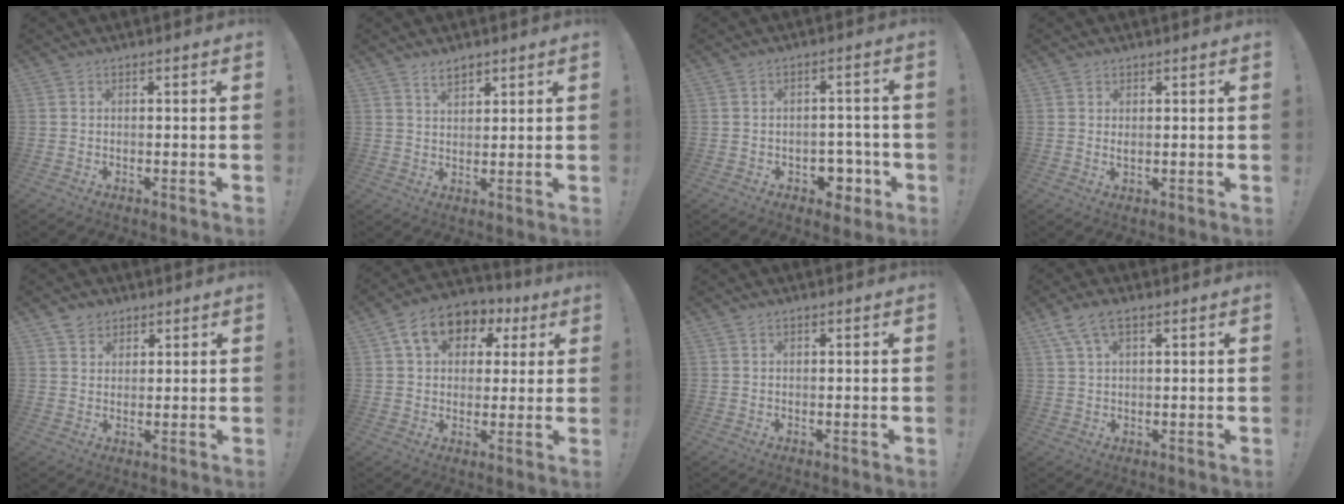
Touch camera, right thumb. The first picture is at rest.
{"total": 4.2, "force": [3.3, 2.0, 1.7], "torque": [-0.013, -0.021, 0.057]}
{"total": 7.4, "force": [-3.0, 5.6, 3.9], "torque": [-0.029, 0.023, -0.046]}
{"total": 1.2, "force": [0.9, 0.5, 0.7], "torque": [0.002, -0.005, 0.013]}
{"total": 4.3, "force": [2.9, 3.2, 0.1], "torque": [0.000, -0.014, 0.055]}
{"total": 12.3, "force": [5.2, 9.1, 6.5], "torque": [-0.097, -0.013, 0.099]}
{"total": 0.8, "force": [0.6, 0.5, 0.4], "torque": [-0.007, 0.001, 0.011]}
{"total": 6.6, "force": [3.6, 2.9, 4.7], "torque": [-0.090, 0.000, 0.070]}